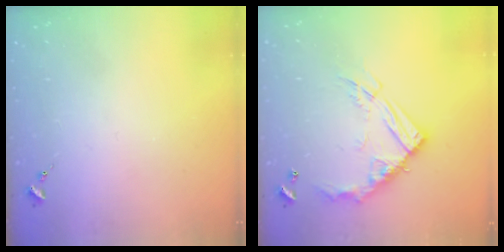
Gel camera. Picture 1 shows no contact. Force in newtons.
{"total": 16.2, "press": 16.2, "slide": 1.4}